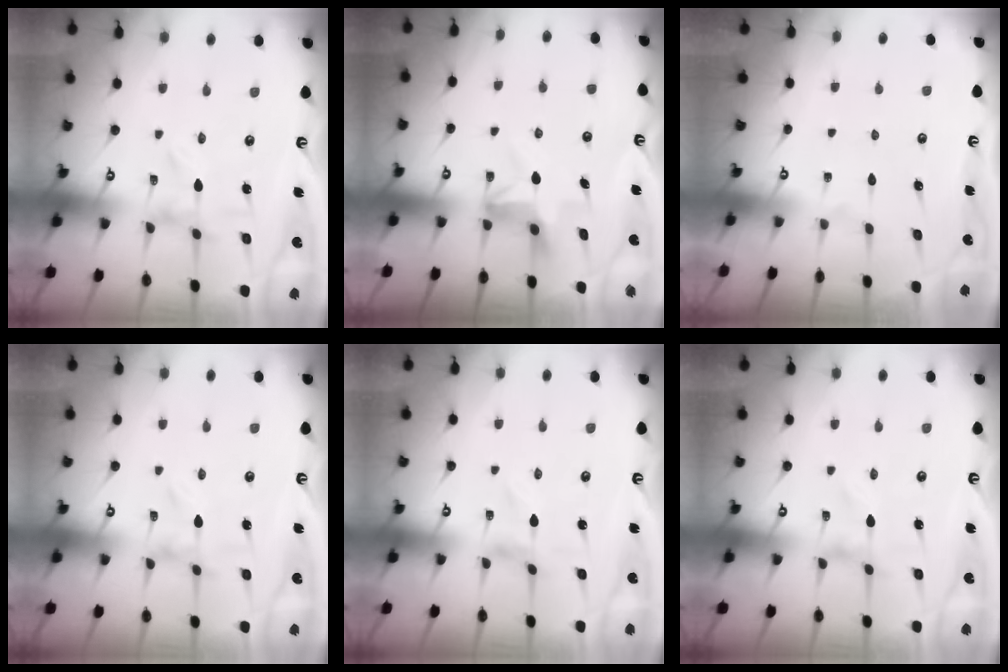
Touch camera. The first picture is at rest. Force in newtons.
{"total": 6.2, "press": 5.9, "slide": 1.9}
{"total": 1.6, "press": 1.6, "slide": 0.1}
{"total": 0.0}
{"total": 0.8, "press": 0.8, "slide": 0.2}
{"total": 0.0}